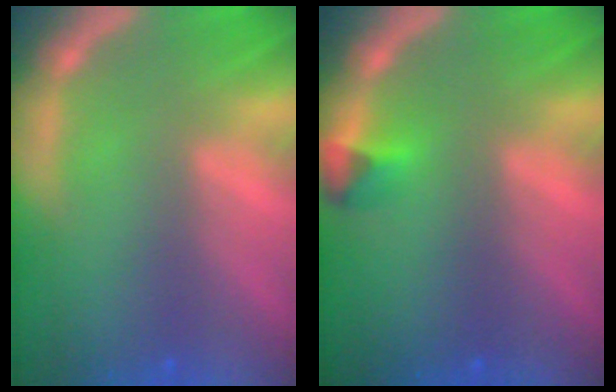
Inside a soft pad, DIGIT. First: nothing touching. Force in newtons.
{"total": 1.4}